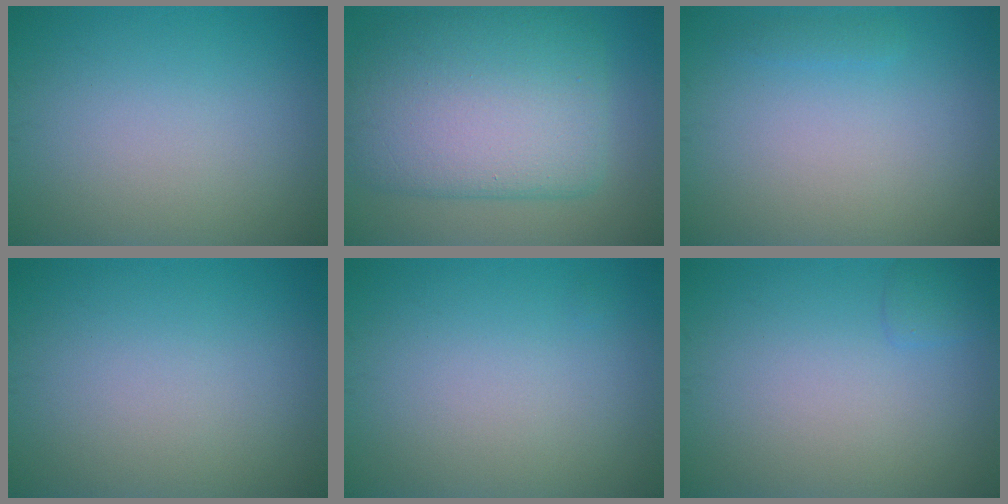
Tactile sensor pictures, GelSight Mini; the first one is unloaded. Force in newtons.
{"total": 10.8, "press": 10.8, "slide": 0.6}
{"total": 0.7, "press": 0.7, "slide": 0.1}
{"total": 0.0}
{"total": 0.0}
{"total": 0.9, "press": 0.9, "slide": 0.1}